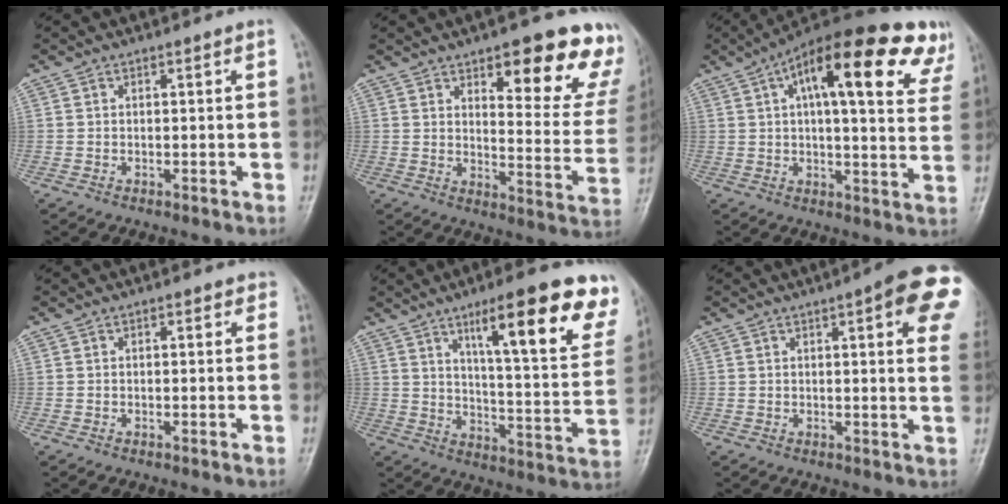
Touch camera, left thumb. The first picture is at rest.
{"total": 20.7, "force": [12.1, 7.2, 15.2], "torque": [-0.136, -0.057, 0.151]}
{"total": 25.7, "force": [12.4, 8.8, 20.8], "torque": [-0.276, 0.010, 0.160]}
{"total": 1.5, "force": [0.7, 0.8, 1.1], "torque": [-0.007, 0.001, 0.004]}
{"total": 21.4, "force": [12.2, 4.9, 16.9], "torque": [-0.198, -0.042, 0.181]}
{"total": 13.4, "force": [5.1, 3.2, 12.0], "torque": [-0.122, -0.010, 0.050]}